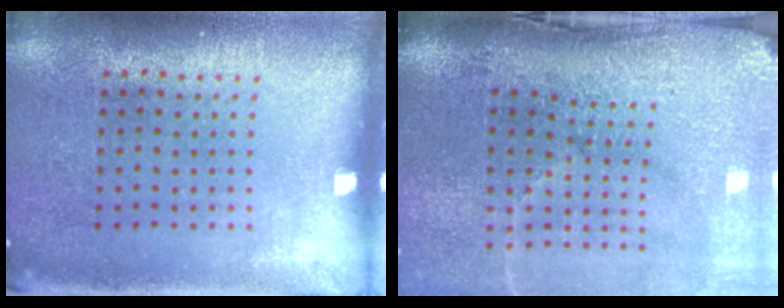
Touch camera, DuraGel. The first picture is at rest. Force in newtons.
{"total": 5.0, "press": 4.1, "slide": 2.9}